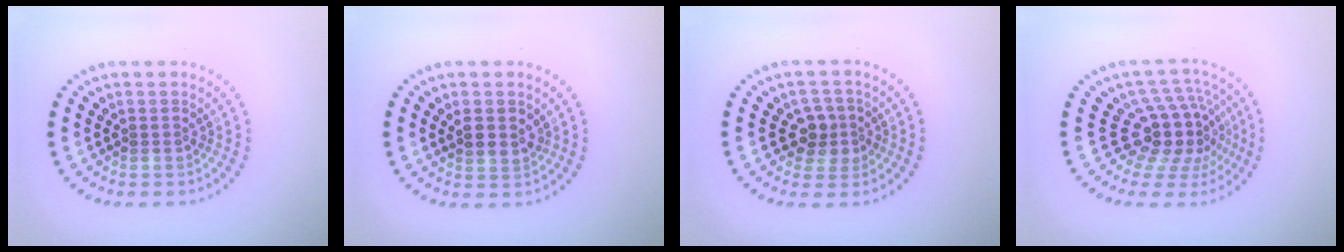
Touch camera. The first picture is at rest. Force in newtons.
{"total": 2.0, "press": 1.9, "slide": 0.8}
{"total": 2.6, "press": 2.4, "slide": 1.2}
{"total": 5.2, "press": 3.8, "slide": 3.7}